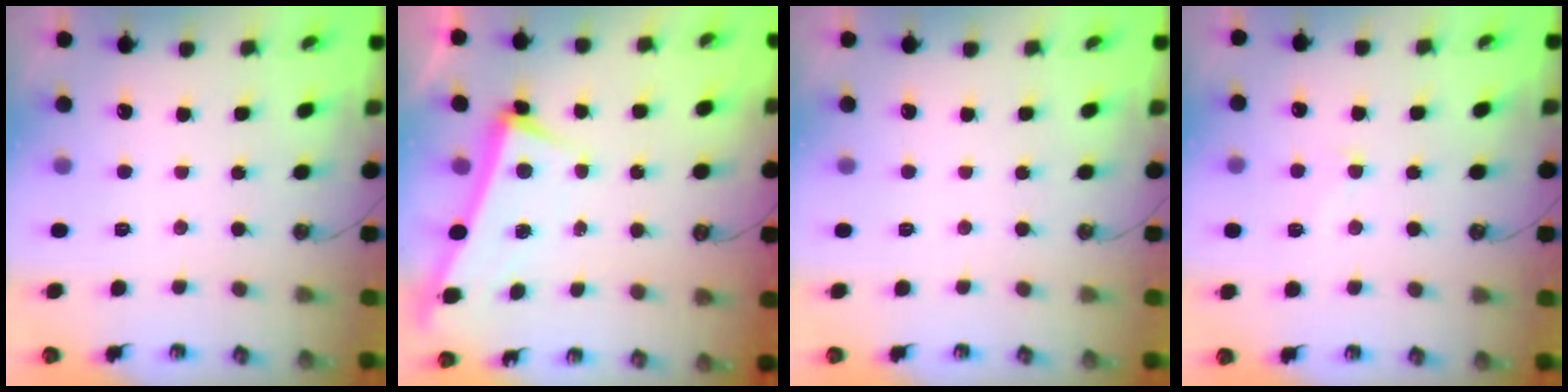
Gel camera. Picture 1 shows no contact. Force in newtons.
{"total": 3.4, "press": 3.2, "slide": 1.0}
{"total": 0.0}
{"total": 4.1, "press": 4.0, "slide": 0.9}